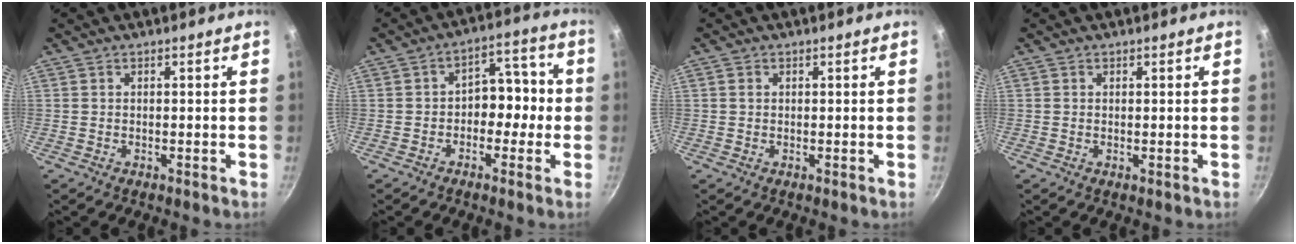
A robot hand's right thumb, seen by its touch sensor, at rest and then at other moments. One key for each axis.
{"total": 7.7, "fx": -1.2, "fy": 5.6, "fz": 5.2, "tx": -0.011, "ty": 0.040, "tz": -0.029}
{"total": 0.8, "fx": 0.2, "fy": 0.7, "fz": 0.3, "tx": -0.006, "ty": 0.003, "tz": 0.003}
{"total": 0.0}